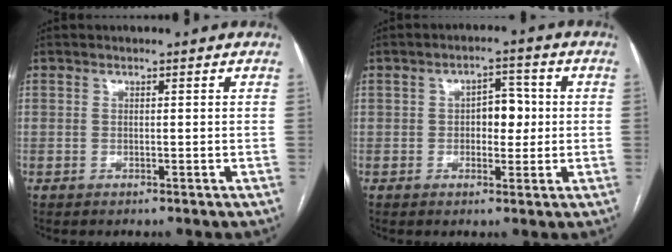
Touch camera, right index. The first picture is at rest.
{"total": 4.7, "force": [0.0, 2.7, 3.8], "torque": [-0.053, 0.013, 0.001]}